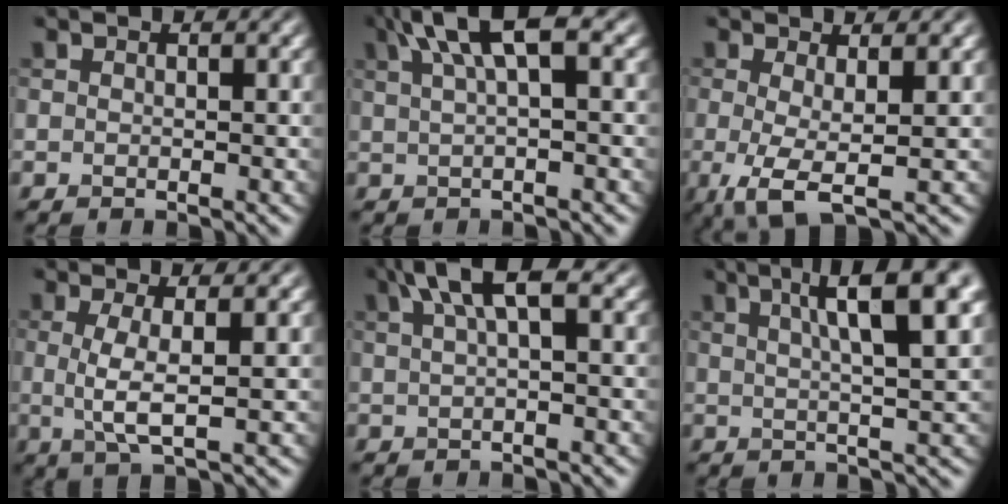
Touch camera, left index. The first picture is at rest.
{"total": 6.0, "force": [2.7, 1.7, 5.1], "torque": [-0.076, 0.020, 0.043]}
{"total": 4.0, "force": [-0.5, 0.9, 3.9], "torque": [-0.072, -0.011, -0.013]}
{"total": 3.5, "force": [0.1, 0.7, 3.4], "torque": [-0.067, -0.004, 0.003]}
{"total": 4.8, "force": [2.1, 1.2, 4.2], "torque": [-0.066, 0.014, 0.031]}
{"total": 8.0, "force": [3.4, 1.6, 7.0], "torque": [-0.078, 0.017, 0.047]}